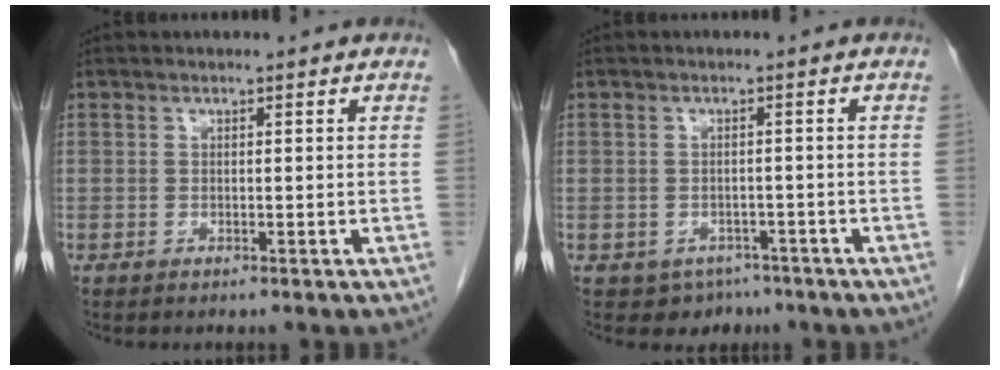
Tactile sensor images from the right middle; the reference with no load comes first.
{"total": 3.8, "force": [-2.7, 2.7, 0.4], "torque": [0.002, 0.008, -0.032]}